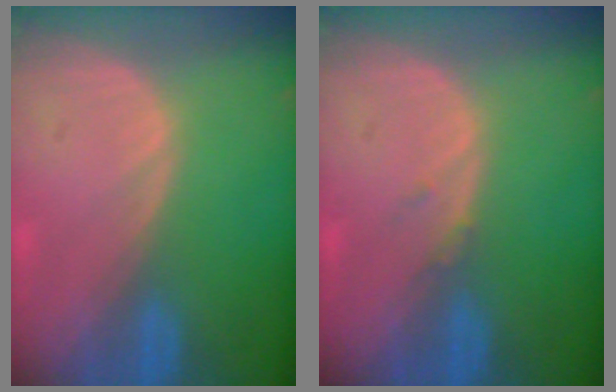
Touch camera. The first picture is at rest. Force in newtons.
{"total": 0.8, "press": 0.8, "slide": 0.1}